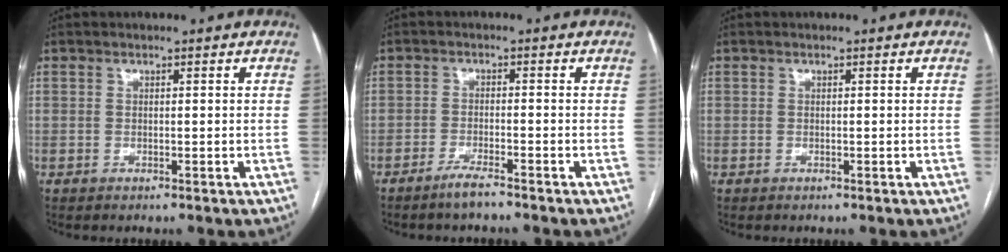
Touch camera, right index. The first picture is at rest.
{"total": 2.9, "force": [-2.5, 0.0, 1.5], "torque": [-0.035, -0.004, -0.048]}
{"total": 0.0}